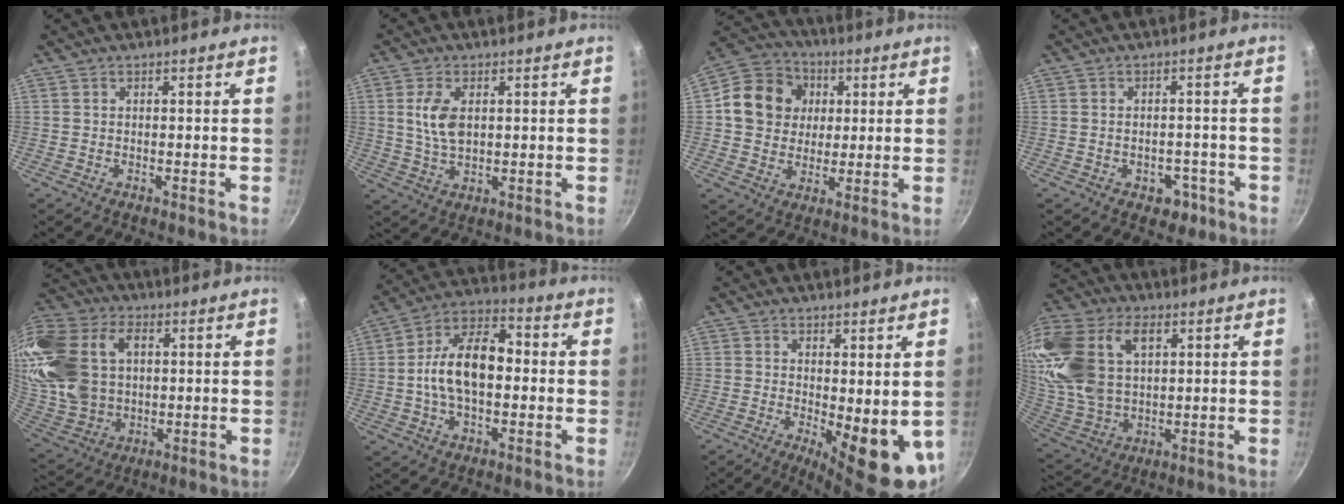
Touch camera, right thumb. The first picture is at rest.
{"total": 6.9, "force": [1.4, 3.9, 5.5], "torque": [-0.102, -0.005, 0.029]}
{"total": 13.1, "force": [2.5, 11.6, 5.7], "torque": [-0.074, 0.016, 0.032]}
{"total": 4.5, "force": [-2.1, 3.1, 2.5], "torque": [-0.014, 0.017, -0.019]}
{"total": 26.0, "force": [5.5, 18.6, 17.3], "torque": [-0.378, 0.014, 0.111]}
{"total": 14.7, "force": [-0.4, 8.7, 11.8], "torque": [-0.180, 0.039, -0.023]}
{"total": 10.6, "force": [-0.4, 4.0, 9.8], "torque": [-0.112, -0.017, 0.006]}
{"total": 25.8, "force": [8.4, 16.8, 17.7], "torque": [-0.388, 0.009, 0.162]}